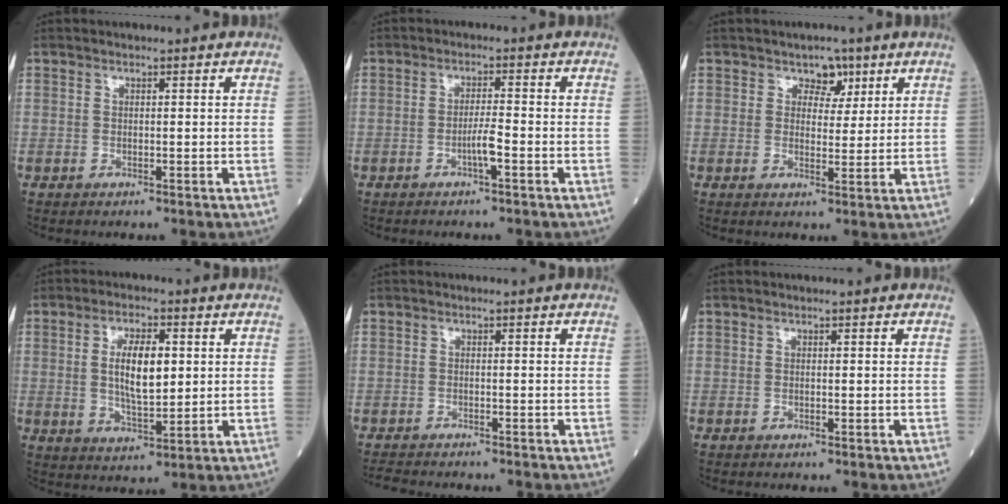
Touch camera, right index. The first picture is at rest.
{"total": 2.8, "force": [-1.3, -0.1, 2.5], "torque": [-0.045, -0.001, -0.025]}
{"total": 3.6, "force": [2.1, 2.4, 1.6], "torque": [-0.012, 0.001, 0.028]}
{"total": 8.0, "force": [1.3, 2.7, 7.4], "torque": [-0.137, 0.001, 0.024]}
{"total": 3.9, "force": [-3.7, 0.7, 0.9], "torque": [-0.012, -0.012, -0.062]}
{"total": 0.0}